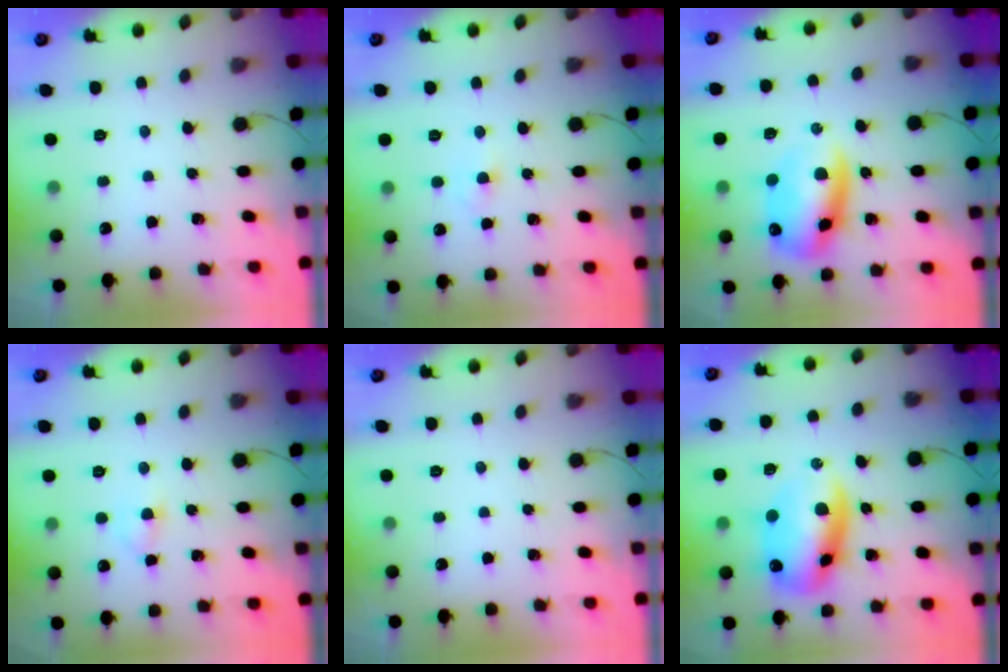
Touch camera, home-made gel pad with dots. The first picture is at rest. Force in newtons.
{"total": 3.1, "press": 2.8, "slide": 1.2}
{"total": 12.7, "press": 12.2, "slide": 3.4}
{"total": 3.4, "press": 3.2, "slide": 1.2}
{"total": 0.0}
{"total": 13.8, "press": 13.4, "slide": 3.2}